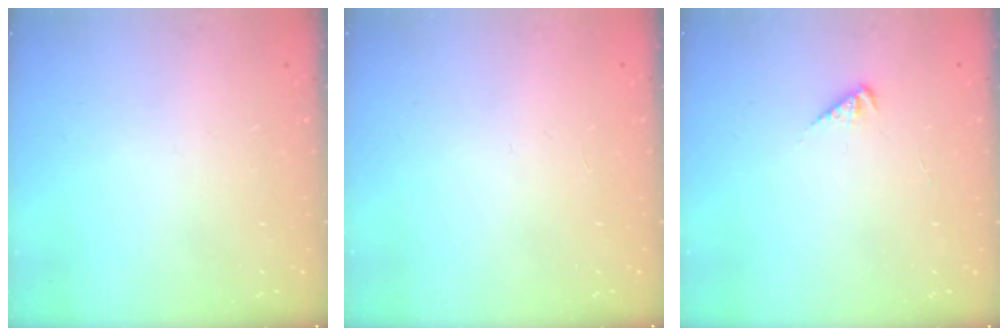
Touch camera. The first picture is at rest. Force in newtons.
{"total": 0.0}
{"total": 2.4, "press": 2.3, "slide": 0.5}